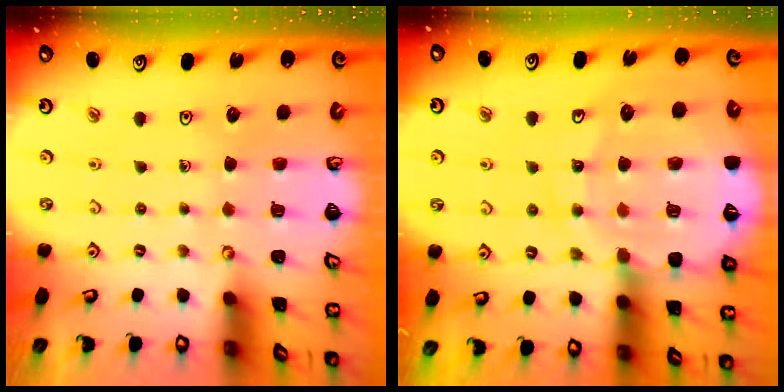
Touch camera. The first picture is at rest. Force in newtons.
{"total": 13.0, "press": 12.9, "slide": 1.6}